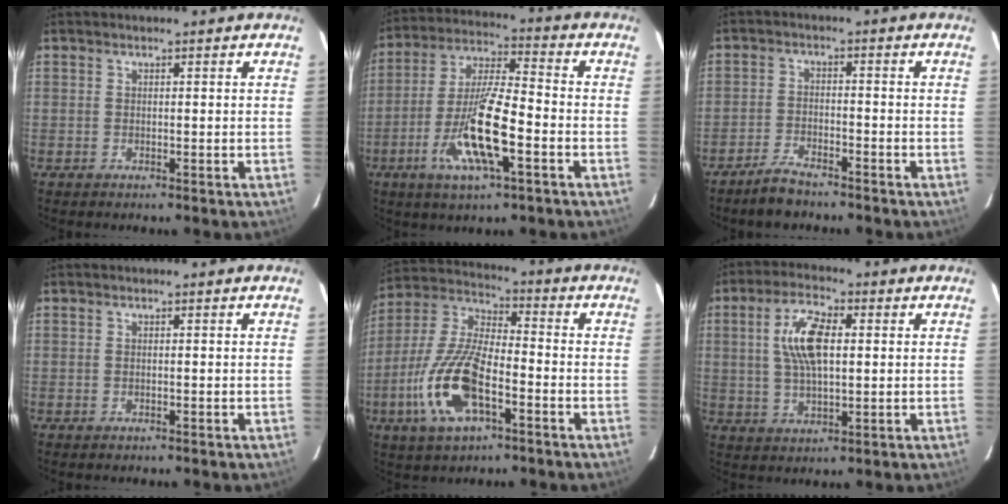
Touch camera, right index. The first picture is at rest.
{"total": 14.9, "force": [-5.6, 3.1, 13.4], "torque": [-0.277, -0.010, -0.109]}
{"total": 4.8, "force": [-4.2, 1.3, 2.0], "torque": [-0.059, 0.001, -0.078]}
{"total": 0.0}
{"total": 16.2, "force": [-6.3, 6.5, 13.4], "torque": [-0.293, -0.008, -0.125]}
{"total": 9.6, "force": [1.8, 4.1, 8.5], "torque": [-0.164, 0.012, 0.036]}